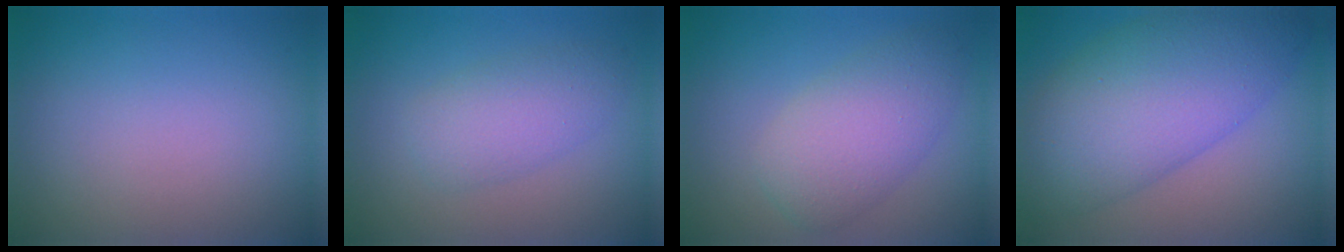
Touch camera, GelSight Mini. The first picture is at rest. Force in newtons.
{"total": 3.7, "press": 3.7, "slide": 0.2}
{"total": 5.1, "press": 5.1, "slide": 0.1}
{"total": 10.2, "press": 10.2, "slide": 0.2}